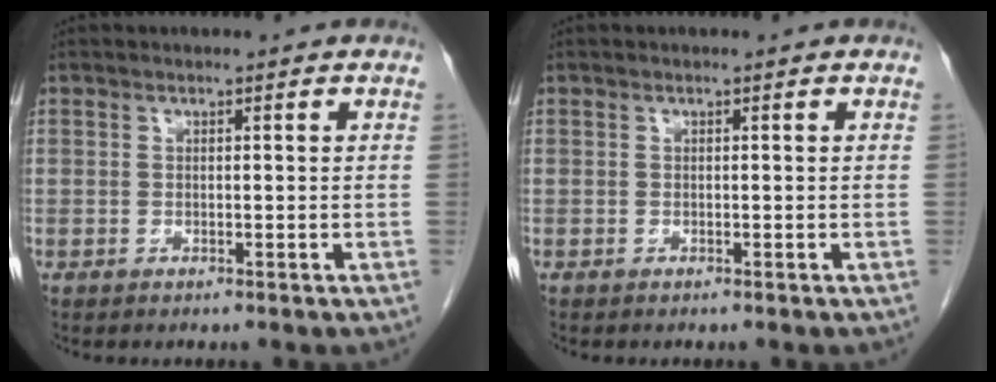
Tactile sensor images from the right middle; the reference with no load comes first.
{"total": 0.0}